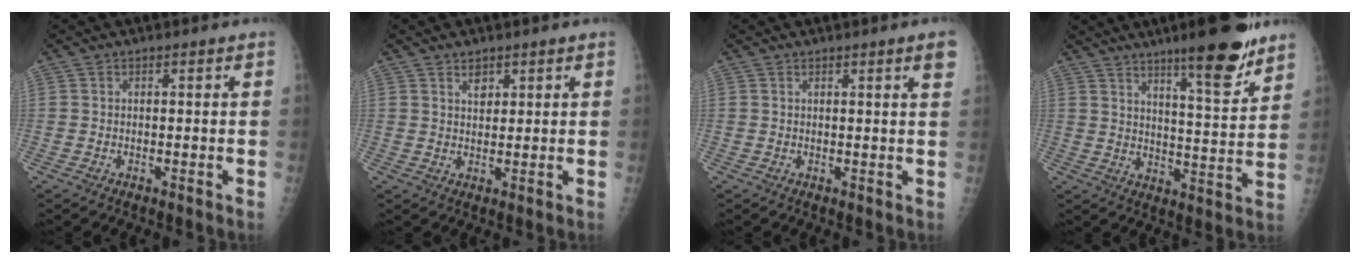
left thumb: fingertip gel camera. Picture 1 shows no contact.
{"total": 2.1, "force": [1.4, 1.3, 1.0], "torque": [-0.006, -0.009, 0.023]}
{"total": 2.3, "force": [1.3, -0.1, 1.8], "torque": [-0.025, -0.006, 0.016]}
{"total": 15.6, "force": [11.2, 2.6, 10.6], "torque": [-0.130, -0.075, 0.173]}